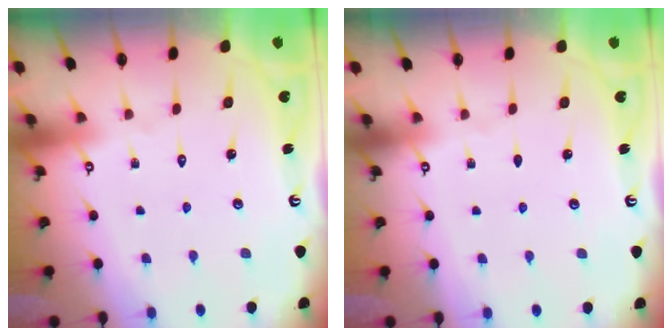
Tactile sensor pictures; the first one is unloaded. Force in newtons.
{"total": 0.0}